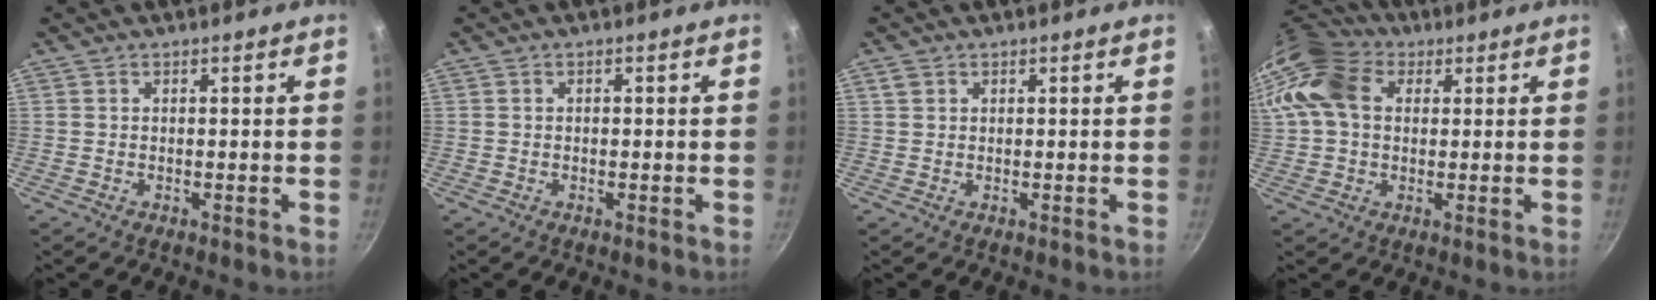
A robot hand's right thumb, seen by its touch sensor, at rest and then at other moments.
{"total": 0.5, "force": [0.0, 0.4, 0.4], "torque": [-0.005, 0.005, 0.002]}
{"total": 1.3, "force": [0.6, 1.0, 0.6], "torque": [-0.011, 0.002, 0.012]}
{"total": 15.1, "force": [3.8, 11.2, 9.4], "torque": [-0.186, 0.023, 0.054]}